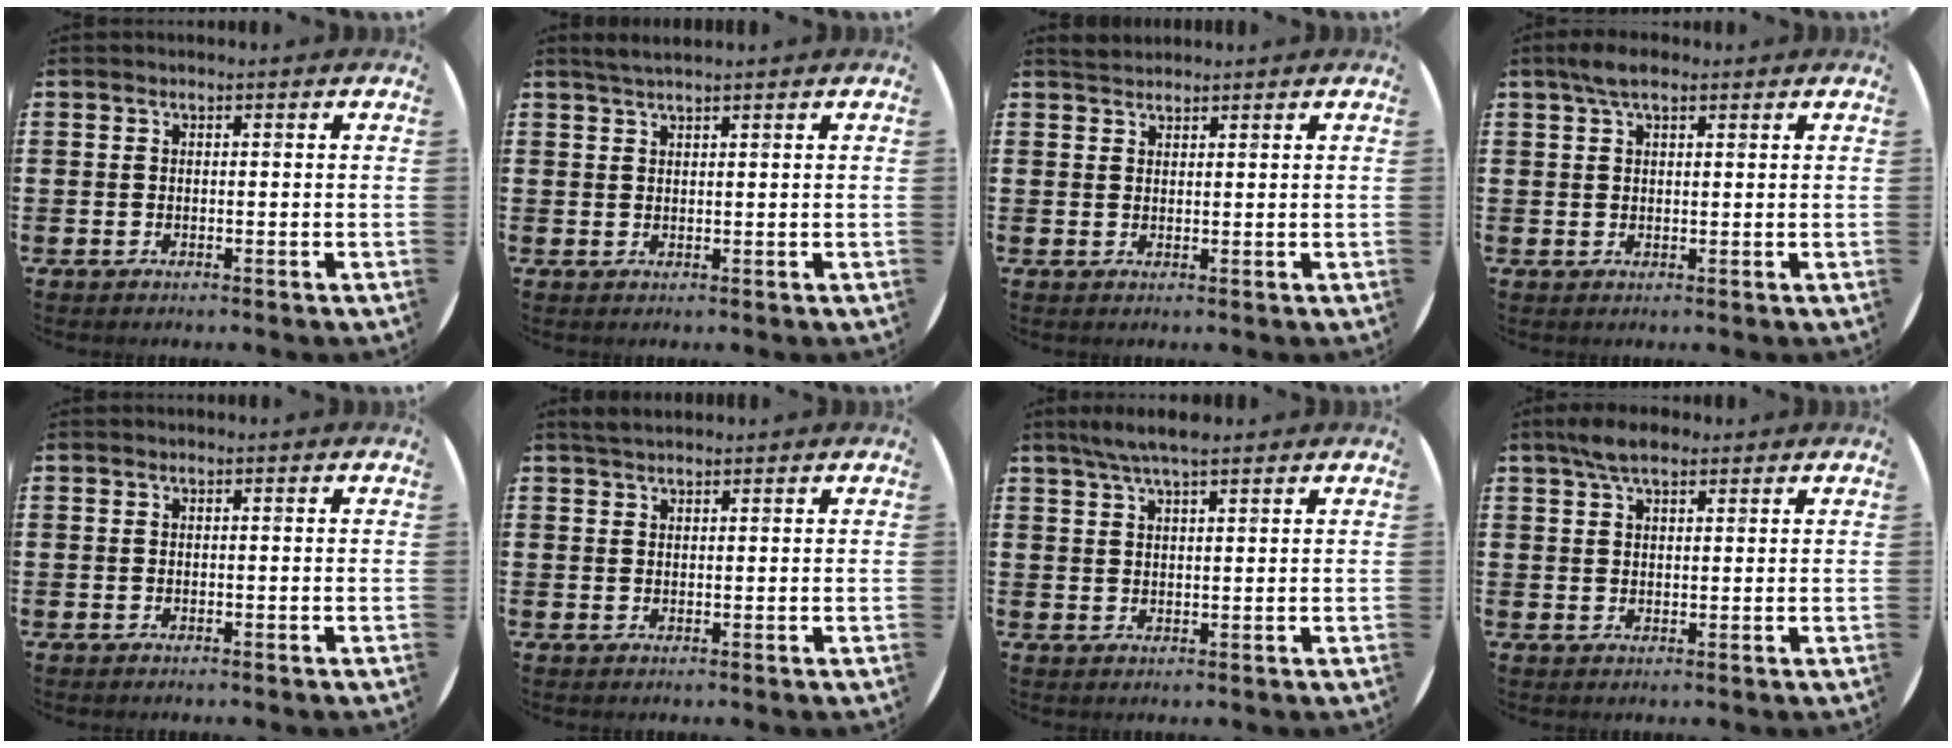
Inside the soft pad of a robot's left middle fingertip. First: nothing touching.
{"total": 1.6, "force": [1.4, 0.0, 0.6], "torque": [-0.013, 0.002, 0.027]}
{"total": 1.7, "force": [1.7, 0.4, 0.0], "torque": [0.005, 0.002, 0.030]}
{"total": 3.5, "force": [2.3, 1.3, 2.3], "torque": [-0.041, 0.005, 0.039]}
{"total": 0.0}
{"total": 1.8, "force": [1.6, 0.4, 0.5], "torque": [-0.012, 0.006, 0.030]}
{"total": 4.4, "force": [3.6, 0.6, 2.4], "torque": [-0.053, 0.003, 0.064]}
{"total": 4.5, "force": [3.4, 1.6, 2.4], "torque": [-0.055, 0.005, 0.062]}